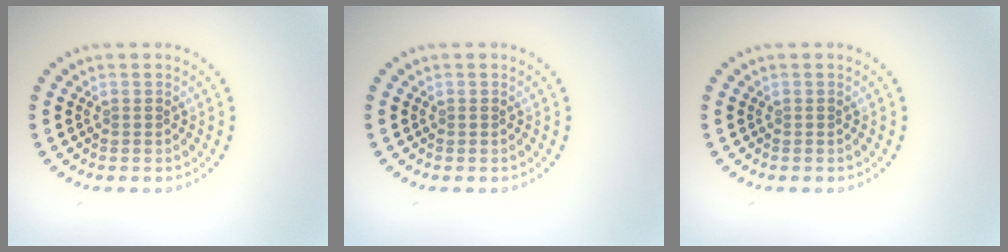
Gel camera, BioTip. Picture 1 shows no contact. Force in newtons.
{"total": 0.0}
{"total": 0.0}